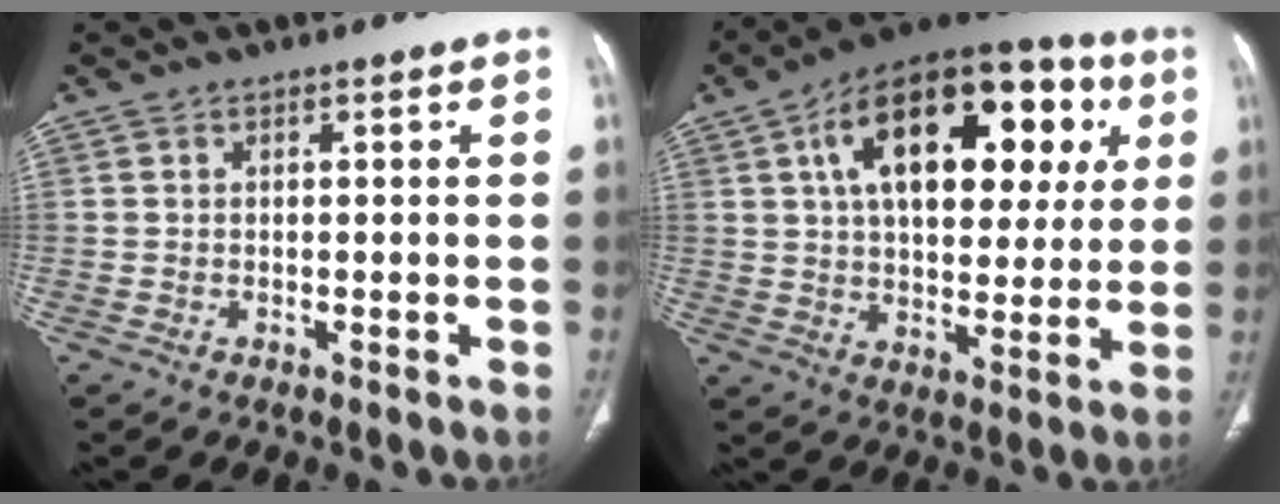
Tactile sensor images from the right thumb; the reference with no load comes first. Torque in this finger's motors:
{"motor_torque": [0.28, 4.73, 1.57, 0.10, 0.19]}